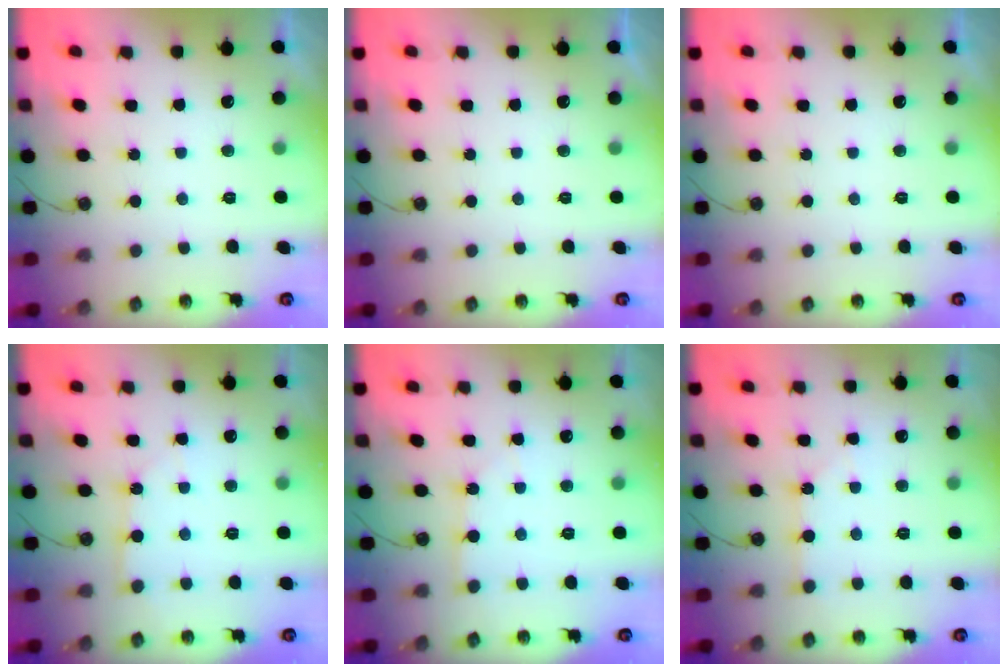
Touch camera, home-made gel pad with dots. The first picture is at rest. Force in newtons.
{"total": 0.0}
{"total": 0.0}
{"total": 3.6, "press": 3.5, "slide": 0.5}
{"total": 2.3, "press": 2.3, "slide": 0.3}
{"total": 1.5, "press": 1.5, "slide": 0.3}